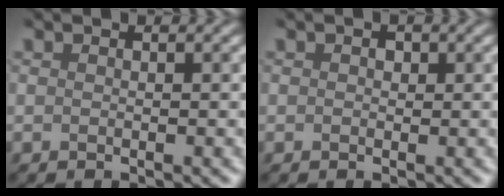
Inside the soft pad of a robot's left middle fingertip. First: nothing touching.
{"total": 0.8, "force": [0.1, -0.4, -0.7], "torque": [0.006, 0.001, 0.010]}